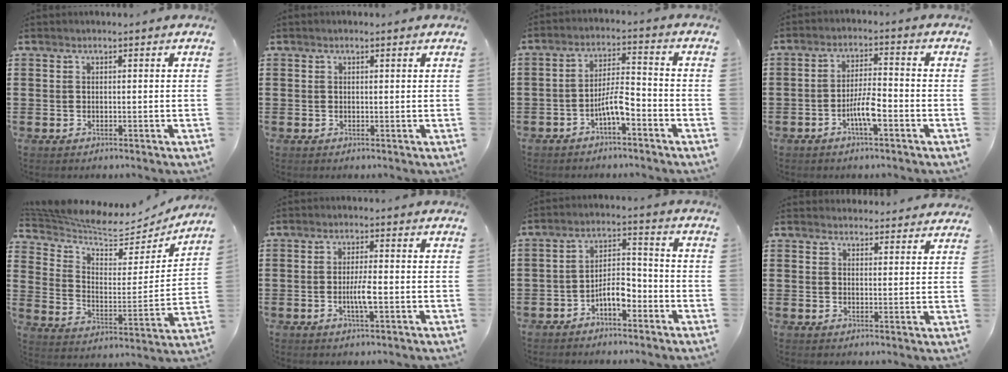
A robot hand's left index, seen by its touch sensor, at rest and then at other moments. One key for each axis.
{"total": 0.5, "fx": 0.3, "fy": 0.1, "fz": 0.4, "tx": -0.008, "ty": 0.000, "tz": 0.006}
{"total": 5.5, "fx": -3.1, "fy": 1.3, "fz": 4.3, "tx": -0.089, "ty": 0.009, "tz": -0.062}
{"total": 5.1, "fx": -2.4, "fy": 1.1, "fz": 4.4, "tx": -0.088, "ty": 0.003, "tz": -0.048}
{"total": 5.7, "fx": 5.4, "fy": 1.2, "fz": 1.5, "tx": -0.061, "ty": -0.046, "tz": 0.087}
{"total": 3.6, "fx": -0.9, "fy": 0.6, "fz": 3.5, "tx": -0.069, "ty": -0.002, "tz": -0.019}
{"total": 5.4, "fx": -3.3, "fy": 2.1, "fz": 3.7, "tx": -0.069, "ty": 0.012, "tz": -0.064}
{"total": 2.9, "fx": 2.9, "fy": 0.5, "fz": -0.1, "tx": 0.001, "ty": -0.013, "tz": 0.053}